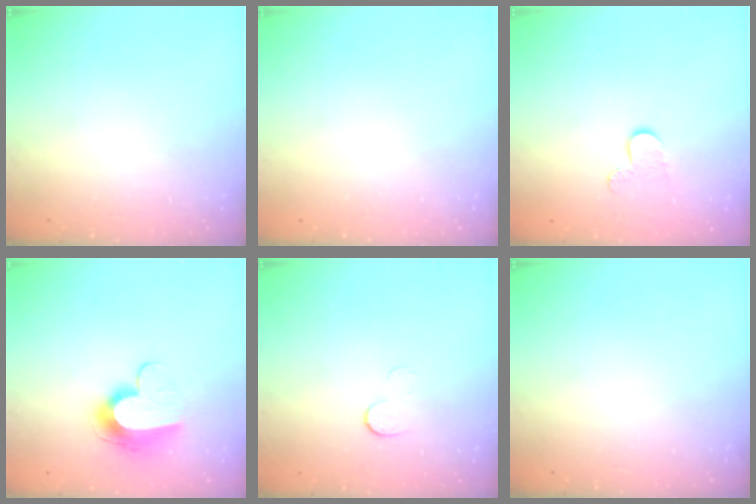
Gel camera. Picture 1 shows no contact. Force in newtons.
{"total": 0.0}
{"total": 6.1, "press": 6.0, "slide": 0.6}
{"total": 10.4, "press": 10.4, "slide": 0.3}
{"total": 5.7, "press": 5.6, "slide": 0.6}
{"total": 0.0}